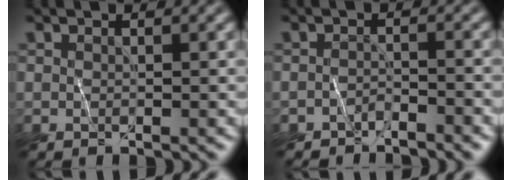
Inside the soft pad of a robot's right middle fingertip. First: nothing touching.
{"total": 1.6, "force": [-1.6, 0.2, 0.2], "torque": [0.000, 0.003, -0.028]}